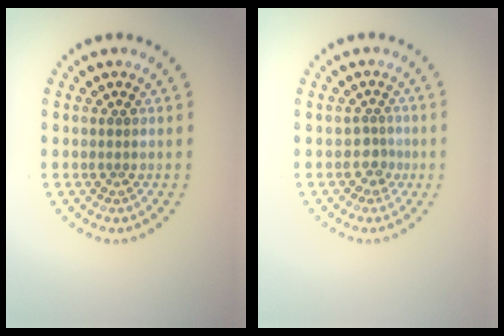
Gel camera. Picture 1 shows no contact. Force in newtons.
{"total": 1.7, "press": 1.2, "slide": 1.3}